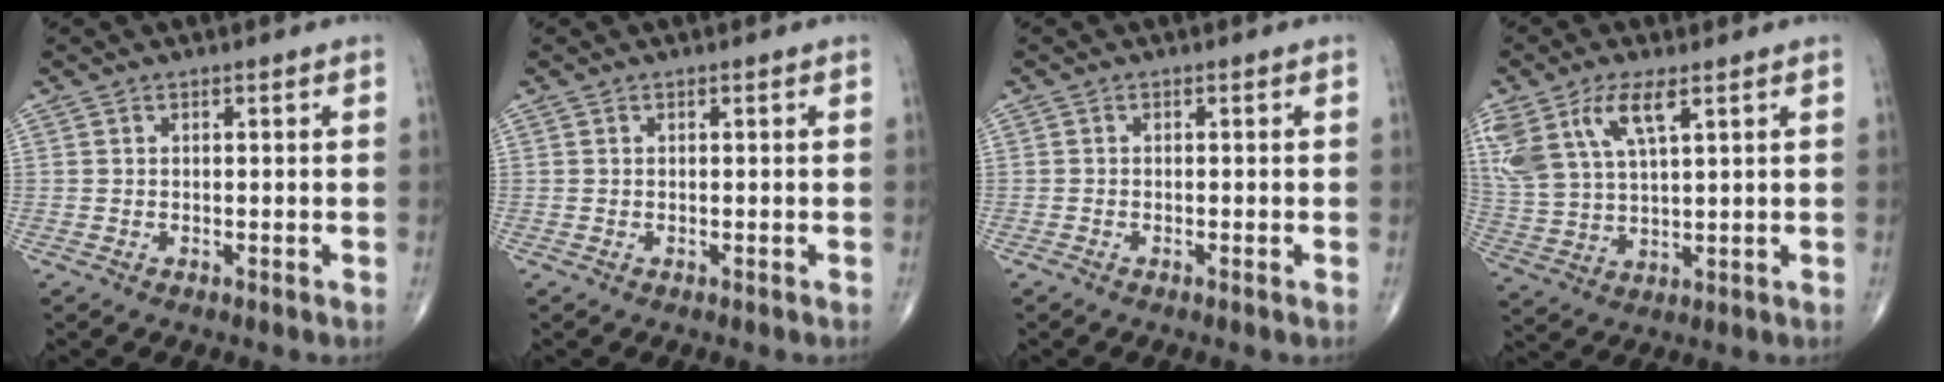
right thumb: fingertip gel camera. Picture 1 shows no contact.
{"total": 0.0}
{"total": 0.5, "force": [-0.3, 0.0, 0.4], "torque": [-0.013, -0.002, -0.008]}
{"total": 12.5, "force": [6.2, 5.2, 9.5], "torque": [-0.208, -0.010, 0.128]}